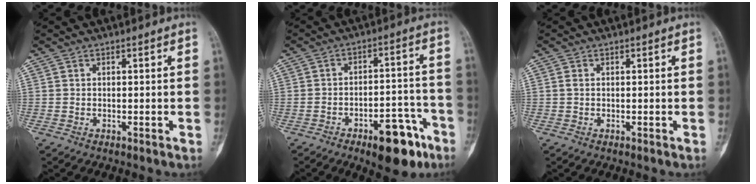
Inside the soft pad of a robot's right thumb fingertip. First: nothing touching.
{"total": 11.8, "force": [-7.0, 5.0, 8.1], "torque": [-0.081, 0.049, -0.099]}
{"total": 0.6, "force": [0.1, 0.4, 0.4], "torque": [-0.010, 0.000, 0.000]}